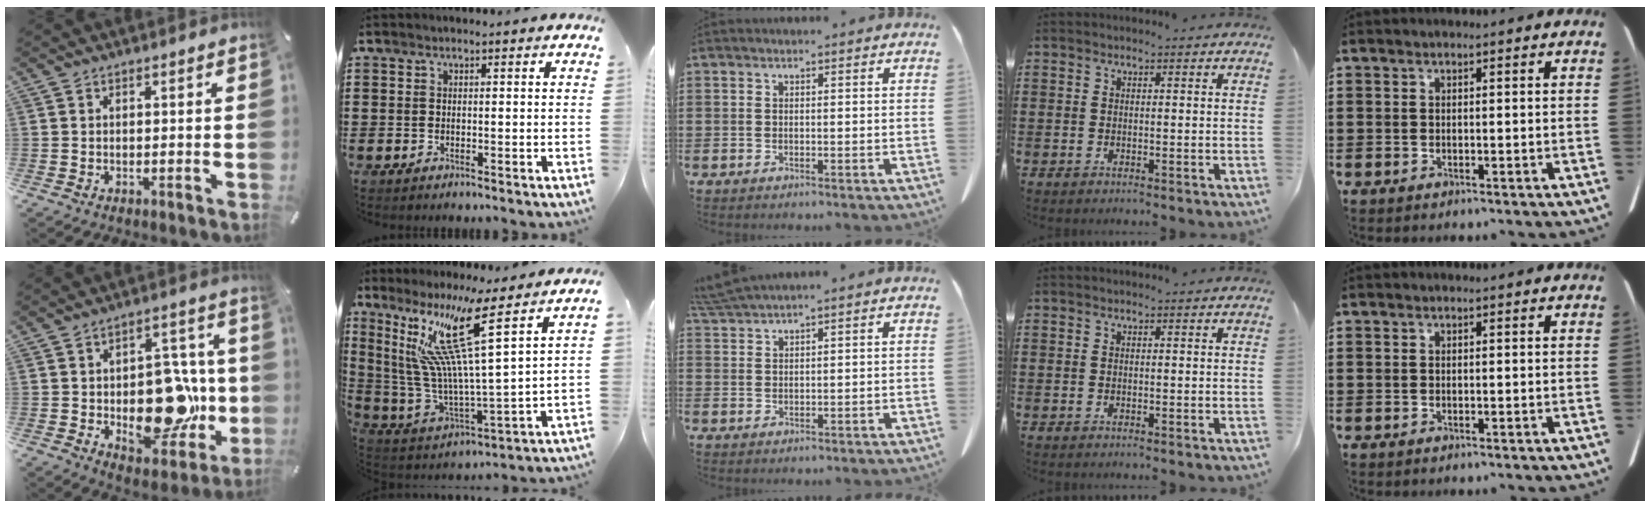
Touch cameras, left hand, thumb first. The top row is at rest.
{"thumb": {"total": 19.4, "force": [-2.7, 12.2, 14.8], "torque": [-0.197, -0.006, -0.036]}, "index": {"total": 13.4, "force": [8.8, 0.3, 10.1], "torque": [-0.232, -0.055, 0.139]}, "middle": {"total": 3.2, "force": [3.0, -0.3, 1.2], "torque": [-0.032, -0.003, 0.057]}}